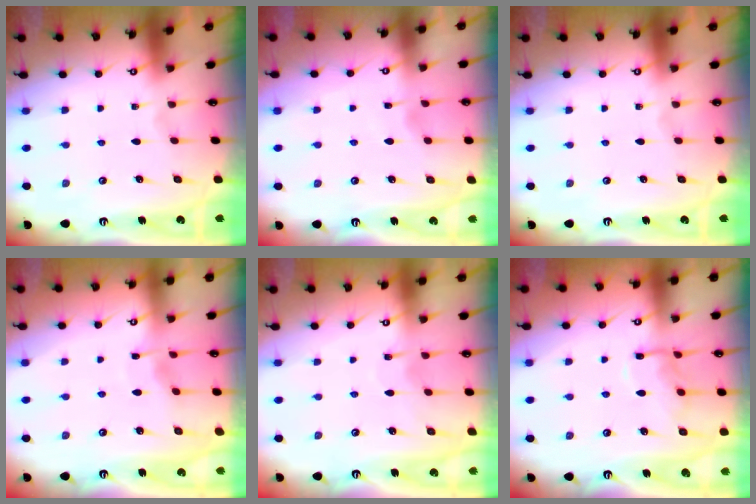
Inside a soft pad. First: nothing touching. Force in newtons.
{"total": 2.7, "press": 2.7, "slide": 0.3}
{"total": 0.0}
{"total": 2.7, "press": 2.7, "slide": 0.3}
{"total": 7.0, "press": 7.0, "slide": 0.5}
{"total": 8.6, "press": 8.6, "slide": 0.6}